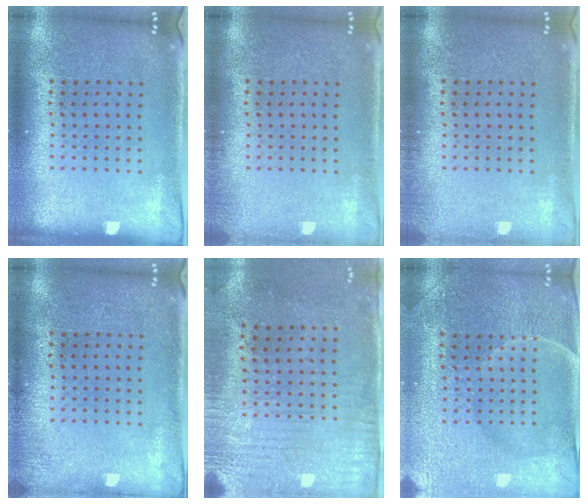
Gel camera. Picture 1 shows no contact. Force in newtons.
{"total": 0.8, "press": 0.8, "slide": 0.1}
{"total": 0.8, "press": 0.8, "slide": 0.1}
{"total": 1.2, "press": 1.1, "slide": 0.2}
{"total": 3.1, "press": 2.5, "slide": 1.8}
{"total": 4.1, "press": 3.9, "slide": 1.1}